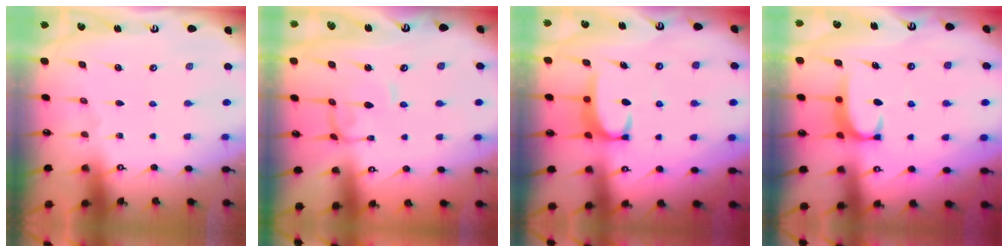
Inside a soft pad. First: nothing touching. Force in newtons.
{"total": 0.9, "press": 0.9, "slide": 0.4}
{"total": 2.8, "press": 2.7, "slide": 0.5}
{"total": 2.0, "press": 1.9, "slide": 0.5}